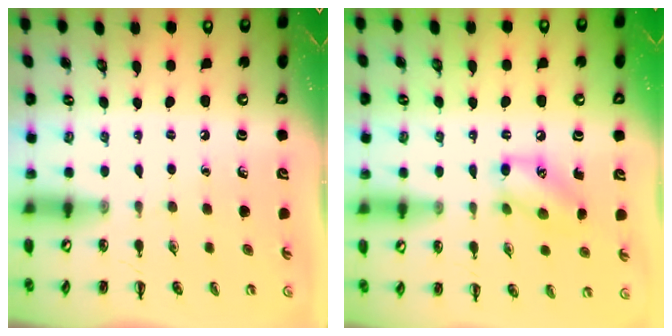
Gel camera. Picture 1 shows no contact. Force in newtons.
{"total": 11.4, "press": 11.2, "slide": 1.8}